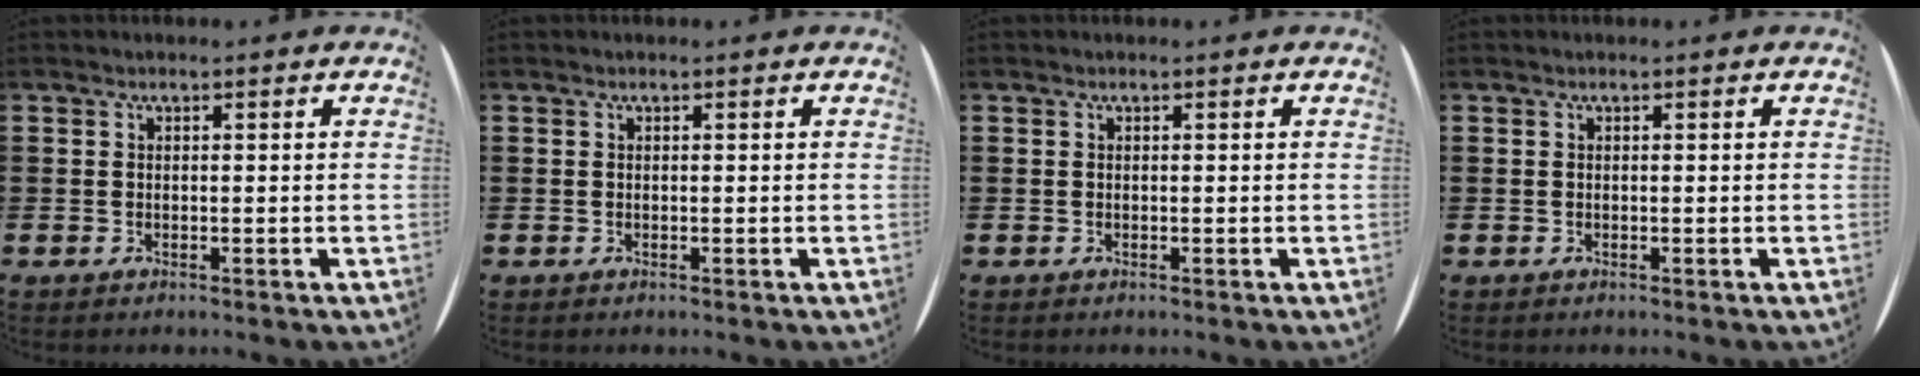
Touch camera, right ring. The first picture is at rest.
{"total": 0.0}
{"total": 0.0}
{"total": 0.0}